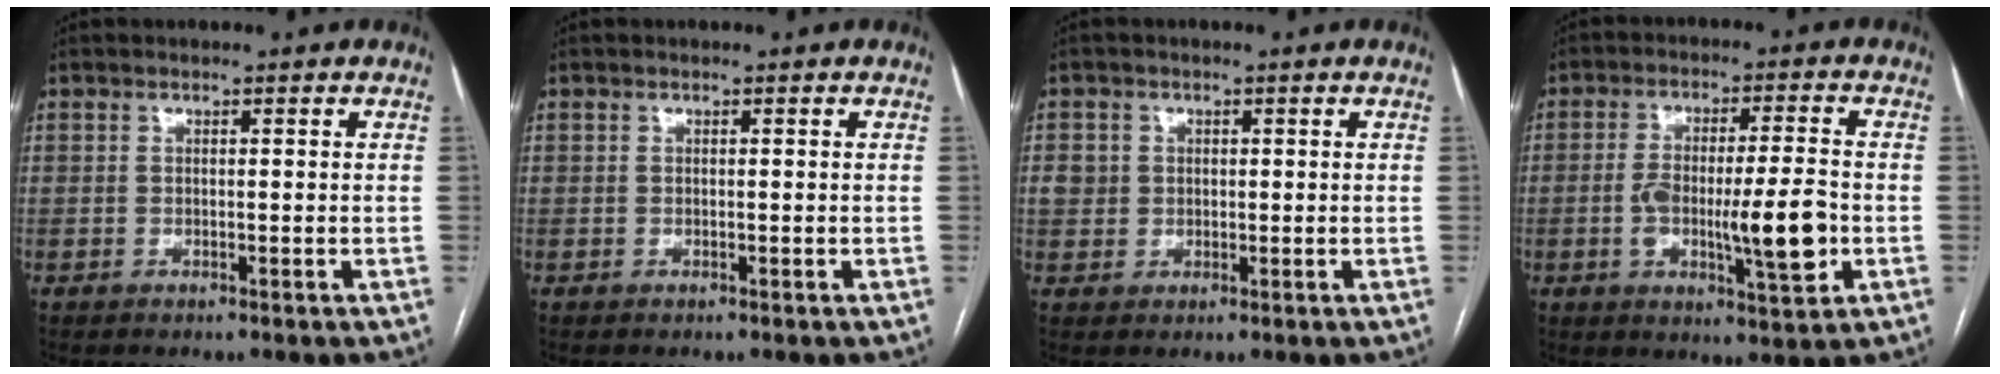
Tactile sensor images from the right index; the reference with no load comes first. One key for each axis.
{"total": 0.0}
{"total": 2.9, "fx": 0.6, "fy": 2.8, "fz": 0.6, "tx": -0.006, "ty": 0.010, "tz": 0.018}
{"total": 11.2, "fx": -2.2, "fy": 2.0, "fz": 10.8, "tx": -0.185, "ty": 0.004, "tz": -0.029}